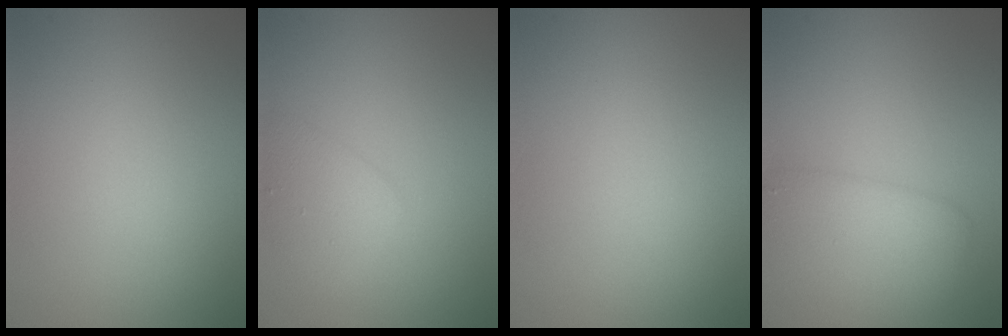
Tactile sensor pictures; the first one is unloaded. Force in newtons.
{"total": 2.3, "press": 2.2, "slide": 0.1}
{"total": 0.0}
{"total": 3.8, "press": 3.8, "slide": 0.1}